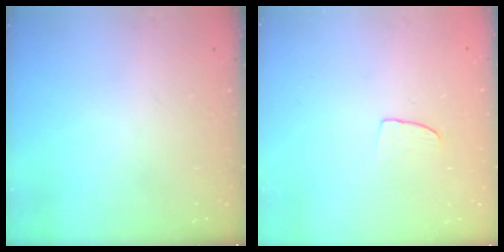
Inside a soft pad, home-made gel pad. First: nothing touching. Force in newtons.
{"total": 5.9, "press": 5.9, "slide": 0.4}